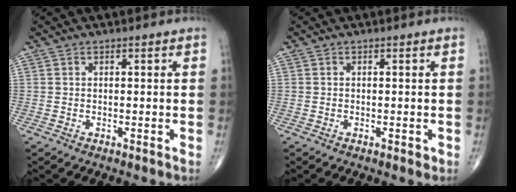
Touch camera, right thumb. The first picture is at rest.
{"total": 0.6, "force": [-0.2, 0.4, 0.5], "torque": [-0.006, -0.001, -0.004]}